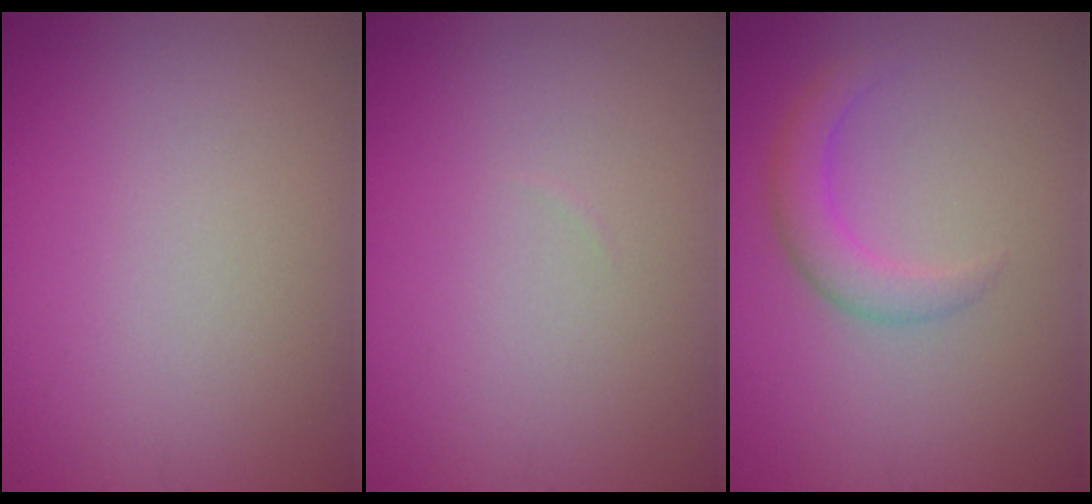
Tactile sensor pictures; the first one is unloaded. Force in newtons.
{"total": 0.0}
{"total": 2.5, "press": 2.5, "slide": 0.0}